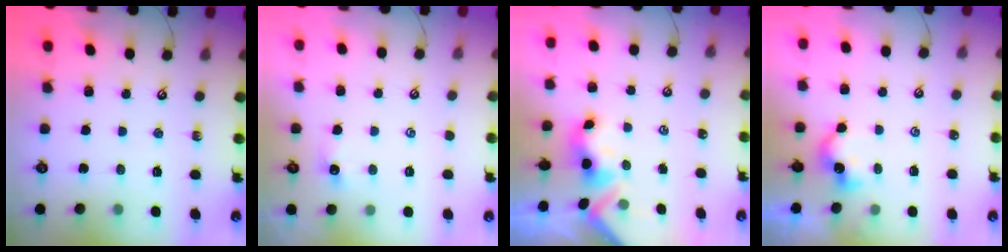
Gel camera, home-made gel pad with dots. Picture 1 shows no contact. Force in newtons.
{"total": 0.6, "press": 0.3, "slide": 0.5}
{"total": 3.2, "press": 3.1, "slide": 0.3}
{"total": 2.5, "press": 2.5, "slide": 0.3}